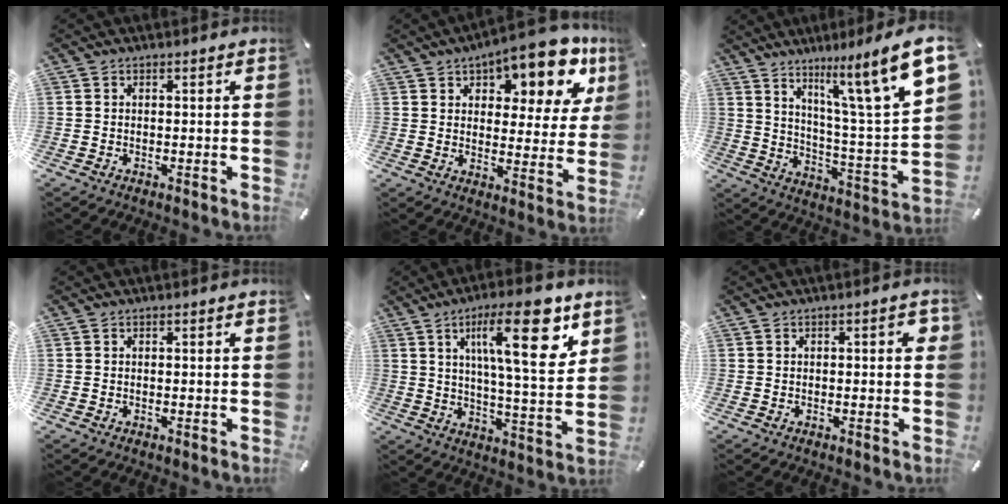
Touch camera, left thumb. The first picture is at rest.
{"total": 14.6, "force": [10.2, 6.2, 8.4], "torque": [-0.115, -0.066, 0.172]}
{"total": 17.5, "force": [11.6, 2.5, 12.8], "torque": [-0.198, -0.086, 0.173]}
{"total": 0.0}
{"total": 19.1, "force": [8.6, 5.3, 16.2], "torque": [-0.247, -0.026, 0.125]}
{"total": 2.5, "force": [0.1, 1.1, 2.2], "torque": [-0.035, 0.004, -0.001]}